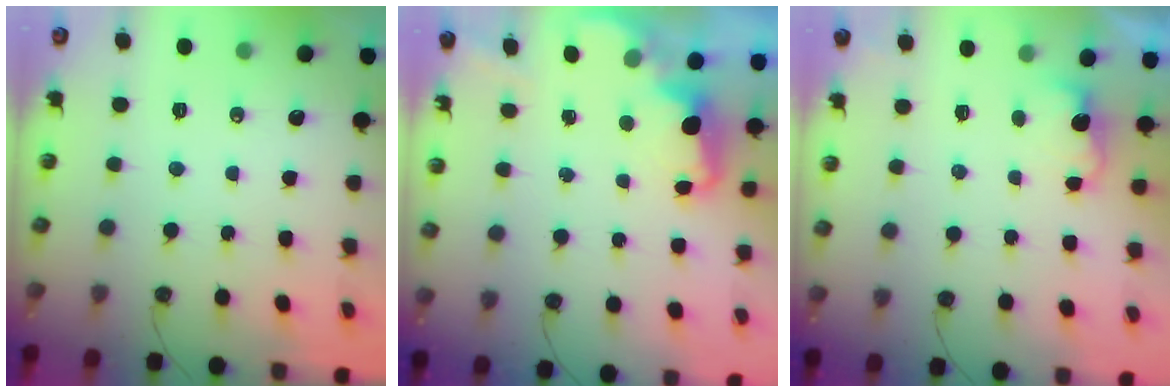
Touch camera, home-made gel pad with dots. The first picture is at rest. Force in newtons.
{"total": 2.4, "press": 2.3, "slide": 0.5}
{"total": 2.3, "press": 2.2, "slide": 0.8}